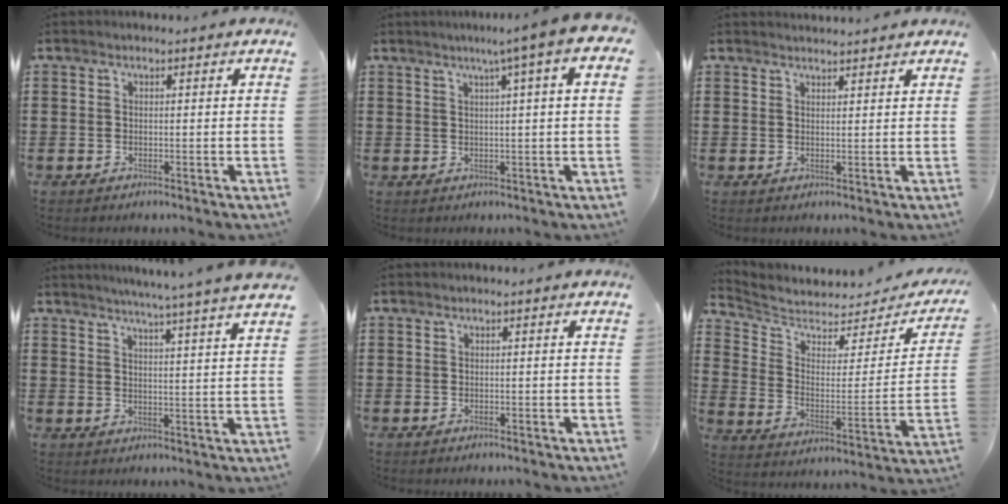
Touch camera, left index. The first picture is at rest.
{"total": 5.3, "force": [2.3, -0.6, 4.8], "torque": [-0.085, -0.007, 0.033]}
{"total": 1.5, "force": [1.5, 0.0, 0.0], "torque": [-0.004, 0.000, 0.029]}
{"total": 4.7, "force": [4.2, -1.3, 1.5], "torque": [-0.036, -0.031, 0.067]}
{"total": 0.0}
{"total": 4.4, "force": [4.1, 1.3, 1.0], "torque": [-0.048, -0.035, 0.065]}